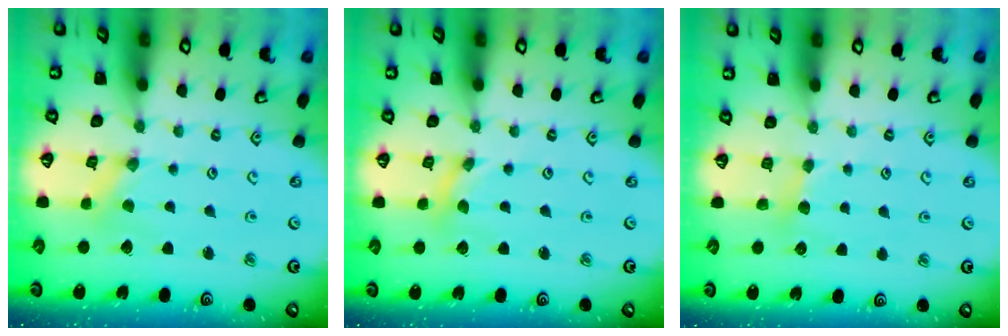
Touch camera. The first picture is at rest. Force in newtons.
{"total": 0.0}
{"total": 3.9, "press": 3.8, "slide": 0.5}